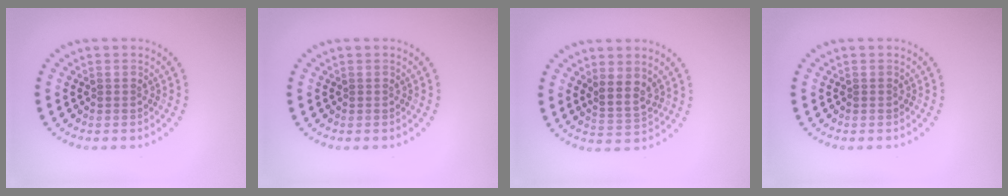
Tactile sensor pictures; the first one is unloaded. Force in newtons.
{"total": 0.0}
{"total": 2.4, "press": 1.9, "slide": 1.4}
{"total": 0.0}